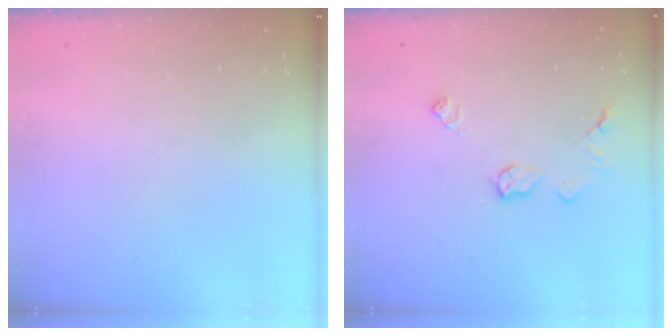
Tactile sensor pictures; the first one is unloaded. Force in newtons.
{"total": 7.6, "press": 7.6, "slide": 0.3}